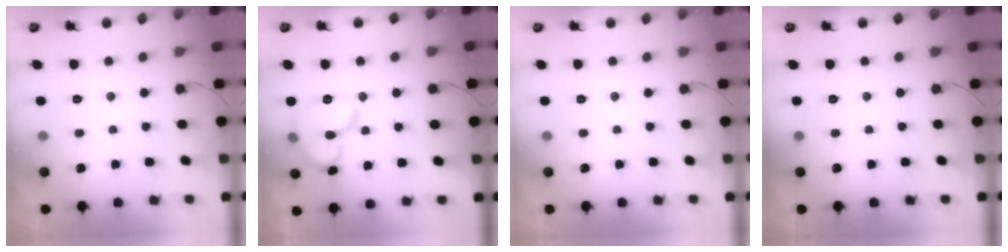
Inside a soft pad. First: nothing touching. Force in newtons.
{"total": 12.6, "press": 12.5, "slide": 1.1}
{"total": 0.0}
{"total": 0.0}